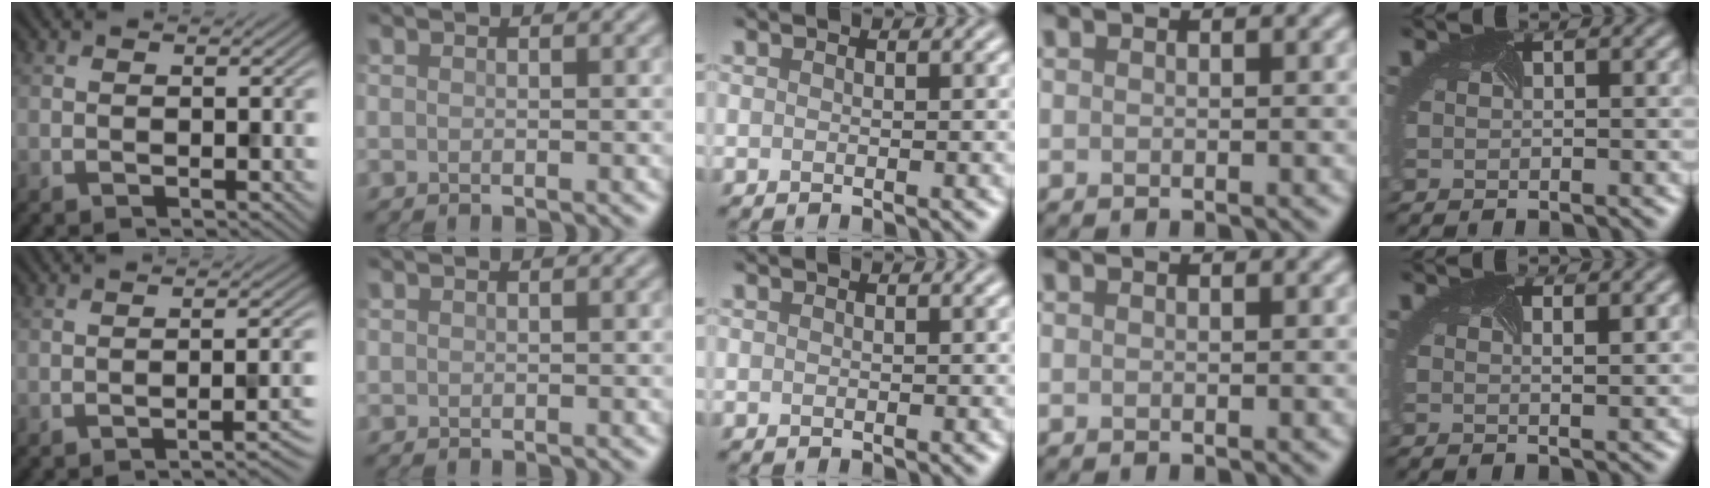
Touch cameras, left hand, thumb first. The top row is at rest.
{"thumb": {"total": 4.1, "force": [-2.4, 0.7, 3.3], "torque": [-0.035, 0.011, -0.045]}, "little": {"total": 1.7, "force": [1.0, 0.7, 1.1], "torque": [0.006, 0.011, -0.011]}}